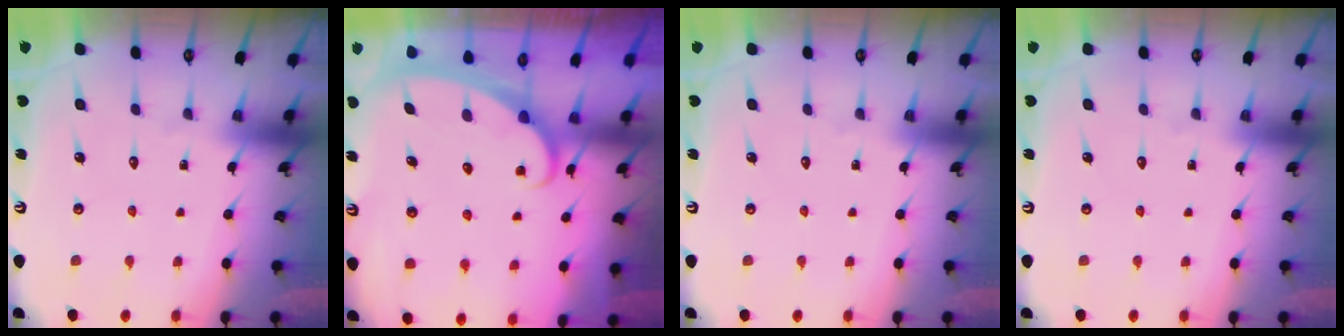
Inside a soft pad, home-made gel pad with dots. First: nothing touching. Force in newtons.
{"total": 2.4, "press": 2.4, "slide": 0.3}
{"total": 0.0}
{"total": 0.0}